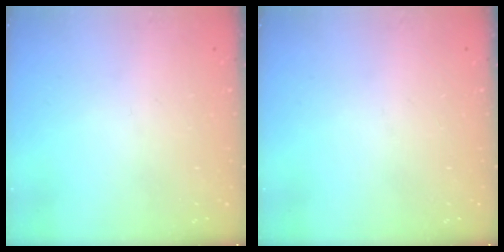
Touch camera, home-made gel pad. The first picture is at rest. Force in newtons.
{"total": 0.0}